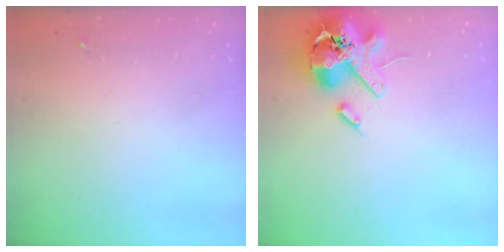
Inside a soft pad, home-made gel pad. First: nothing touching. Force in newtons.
{"total": 16.0, "press": 15.8, "slide": 2.6}